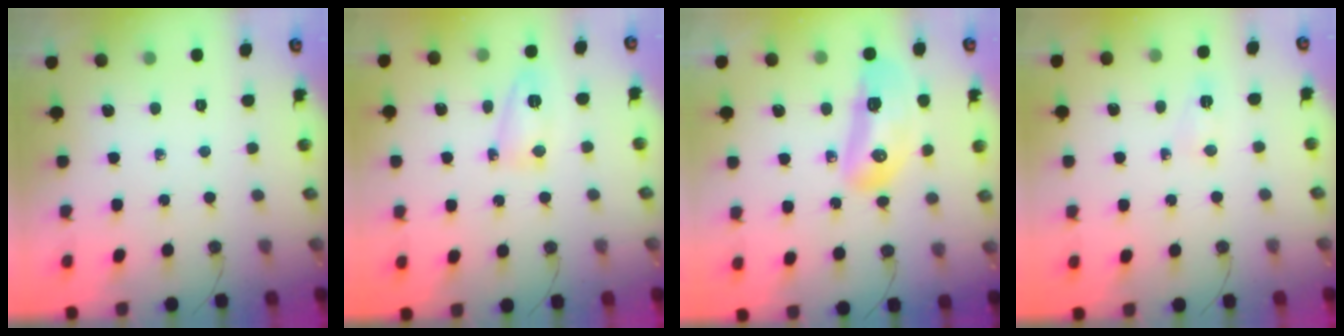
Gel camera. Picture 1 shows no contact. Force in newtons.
{"total": 9.1, "press": 6.2, "slide": 6.6}
{"total": 14.8, "press": 14.7, "slide": 1.7}
{"total": 3.5, "press": 3.4, "slide": 0.6}